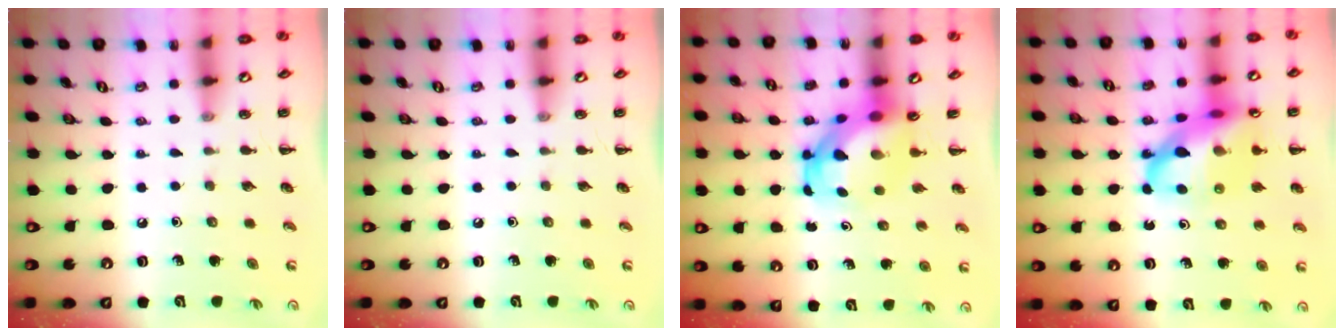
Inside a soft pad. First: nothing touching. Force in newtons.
{"total": 0.0}
{"total": 6.3, "press": 6.2, "slide": 1.4}
{"total": 20.5, "press": 20.0, "slide": 4.3}